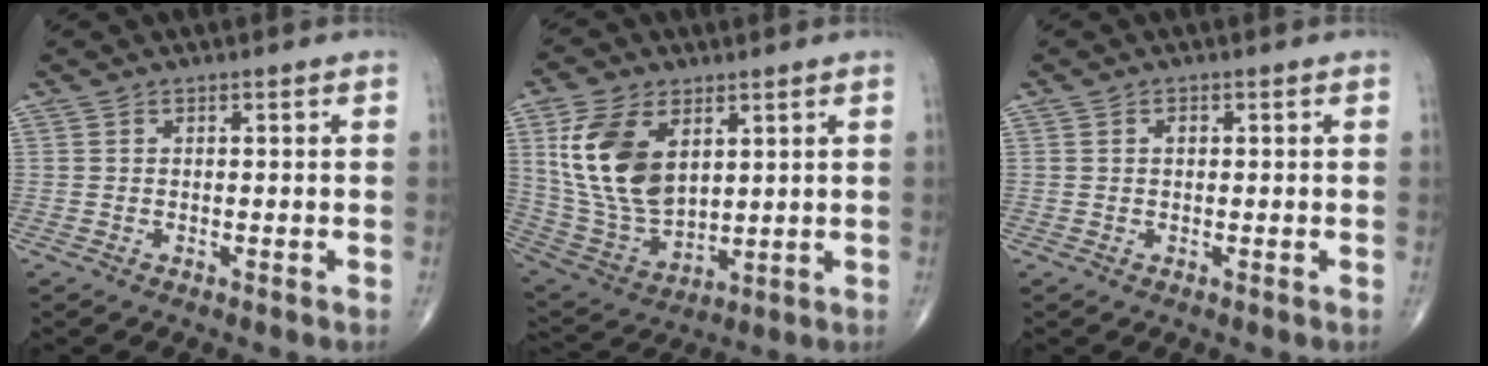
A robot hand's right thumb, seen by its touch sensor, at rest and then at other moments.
{"total": 16.4, "force": [5.1, 9.8, 12.1], "torque": [-0.226, -0.023, 0.113]}
{"total": 1.1, "force": [0.3, 0.7, 0.8], "torque": [-0.011, 0.003, 0.005]}